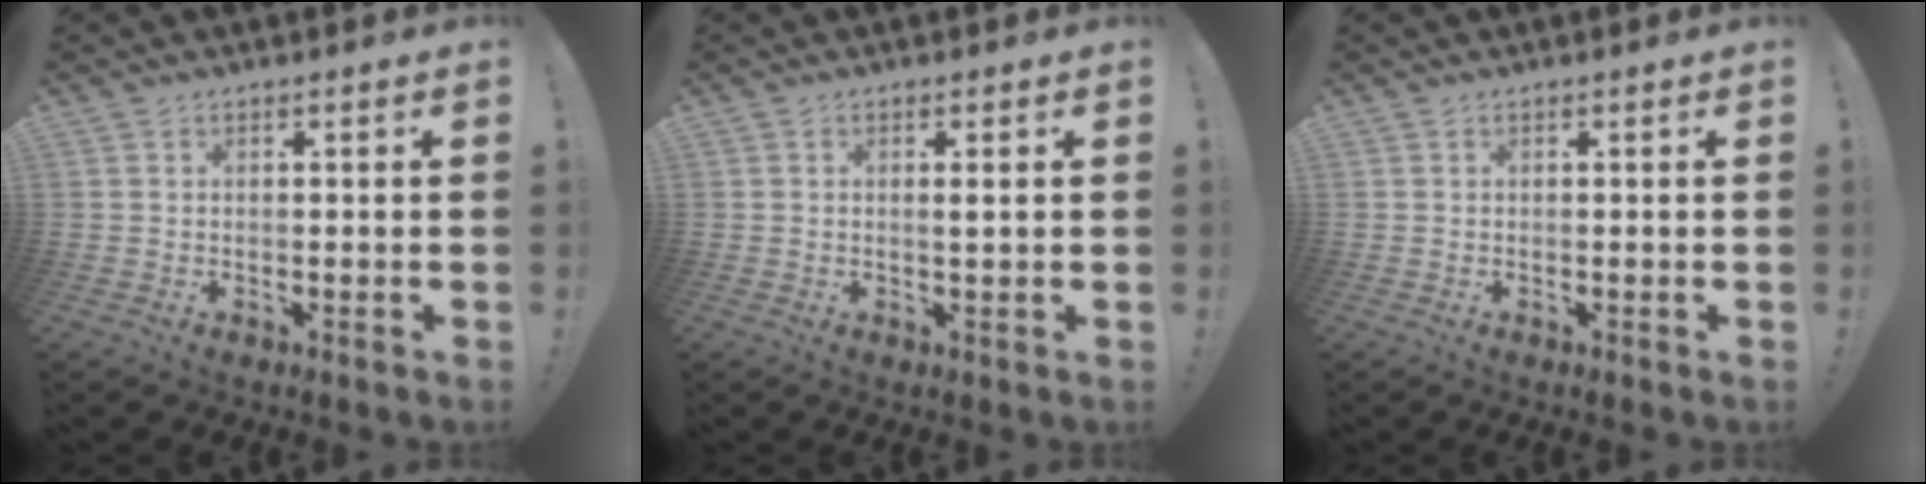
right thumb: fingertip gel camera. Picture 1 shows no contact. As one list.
[{"total": 1.5, "force": [0.4, 0.1, 1.5], "torque": [-0.019, -0.005, 0.002]}, {"total": 0.0}]